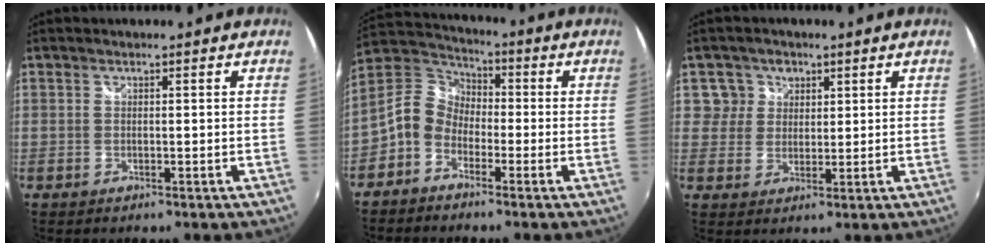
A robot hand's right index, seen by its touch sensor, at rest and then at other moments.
{"total": 8.6, "force": [-3.6, 6.6, 4.2], "torque": [-0.098, 0.027, -0.086]}
{"total": 4.8, "force": [1.7, 4.5, 0.2], "torque": [0.013, 0.020, 0.027]}